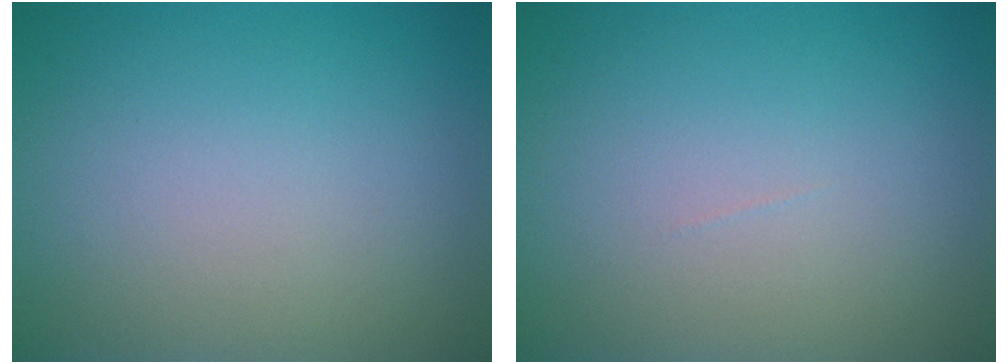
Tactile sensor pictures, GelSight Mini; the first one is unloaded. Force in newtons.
{"total": 0.0}